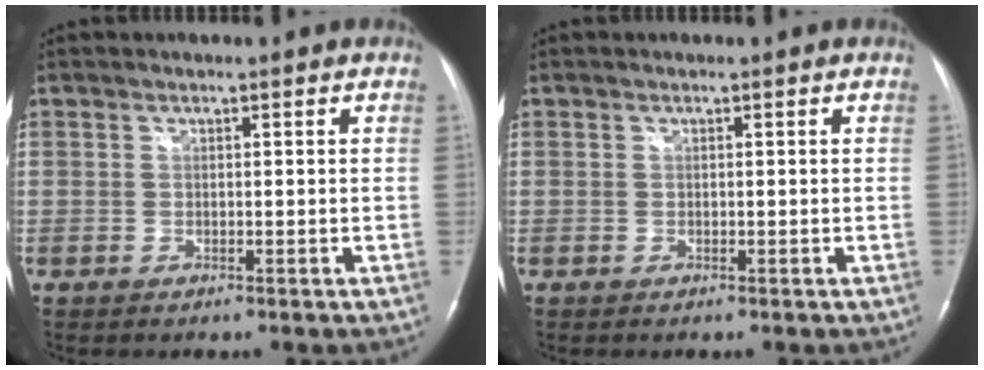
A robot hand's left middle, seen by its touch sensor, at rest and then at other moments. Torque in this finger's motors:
{"motor_torque": [-0.37, 0.31, 0.02, 0.01]}